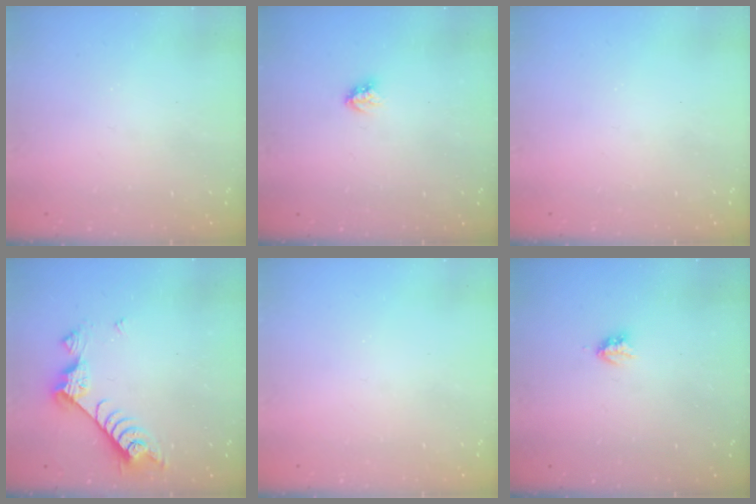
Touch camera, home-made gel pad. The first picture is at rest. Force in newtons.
{"total": 3.0, "press": 2.9, "slide": 0.4}
{"total": 0.0}
{"total": 8.4, "press": 8.3, "slide": 0.8}
{"total": 0.0}
{"total": 2.9, "press": 2.9, "slide": 0.5}